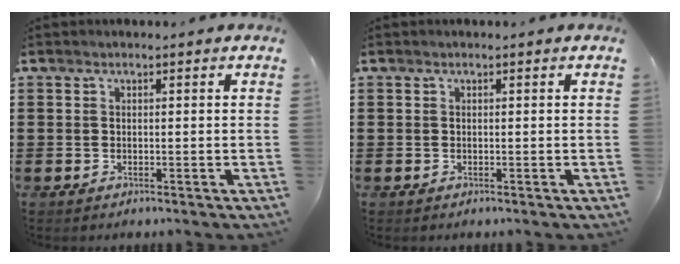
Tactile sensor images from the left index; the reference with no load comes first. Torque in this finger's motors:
{"motor_torque": [0.00, 0.00, -0.02, -0.01]}